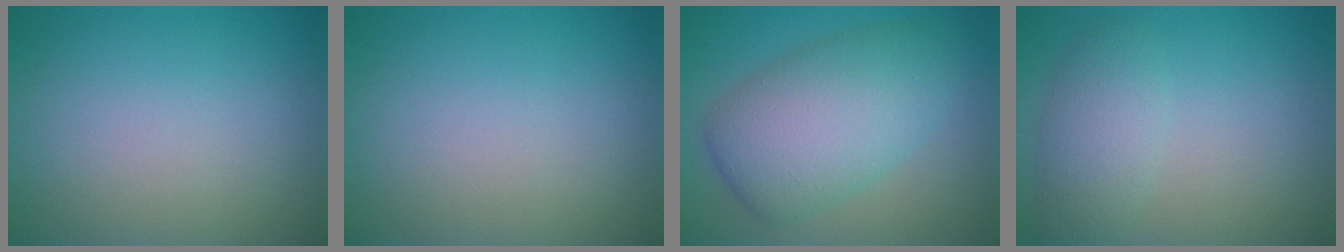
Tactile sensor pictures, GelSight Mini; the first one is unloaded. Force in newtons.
{"total": 0.0}
{"total": 7.6, "press": 7.6, "slide": 0.2}
{"total": 2.6, "press": 2.6, "slide": 0.2}